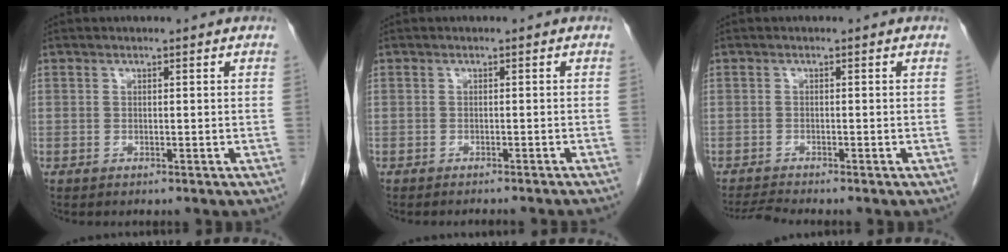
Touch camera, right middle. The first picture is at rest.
{"total": 4.2, "force": [-3.9, -0.3, 1.6], "torque": [-0.017, -0.006, -0.047]}
{"total": 2.2, "force": [-2.0, -1.0, 0.3], "torque": [-0.021, -0.017, -0.040]}